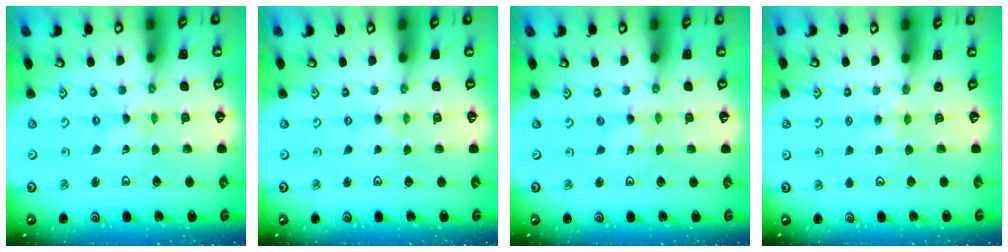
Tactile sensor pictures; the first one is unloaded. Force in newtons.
{"total": 0.0}
{"total": 0.0}
{"total": 4.2, "press": 4.2, "slide": 0.8}